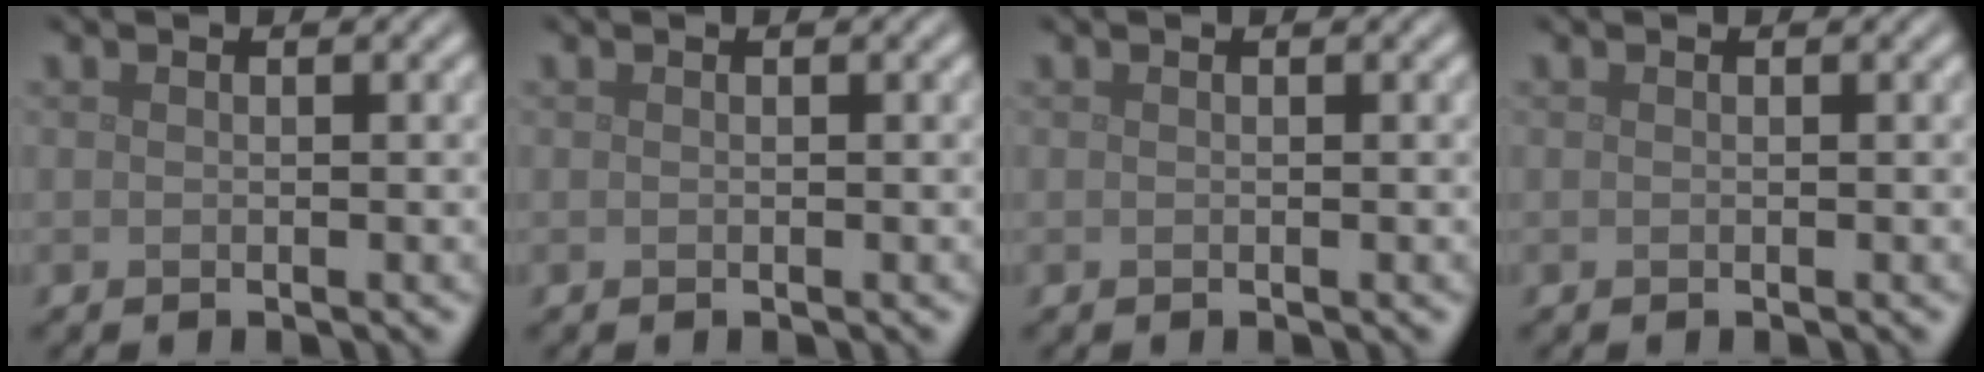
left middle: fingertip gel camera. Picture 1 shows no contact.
{"total": 0.0}
{"total": 0.0}
{"total": 0.0}